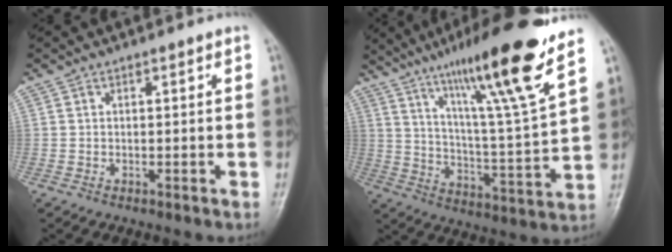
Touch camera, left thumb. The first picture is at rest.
{"total": 20.4, "force": [13.1, 1.0, 15.6], "torque": [-0.237, -0.060, 0.214]}